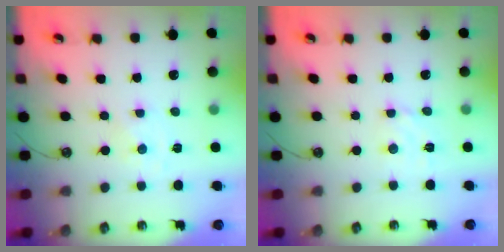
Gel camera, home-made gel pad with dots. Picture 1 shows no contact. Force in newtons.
{"total": 3.2, "press": 3.2, "slide": 0.5}